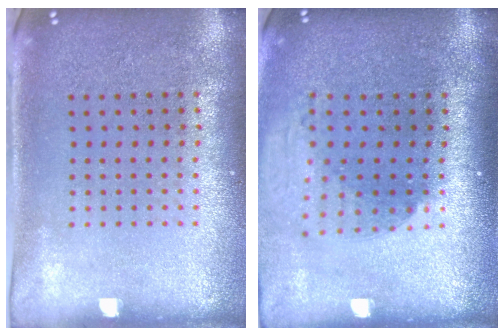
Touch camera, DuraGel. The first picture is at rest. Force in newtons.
{"total": 2.0, "press": 1.5, "slide": 1.3}